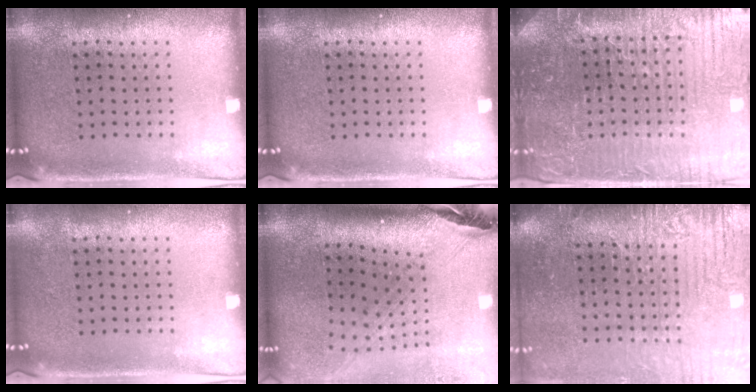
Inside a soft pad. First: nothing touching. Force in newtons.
{"total": 0.0}
{"total": 5.7, "press": 5.3, "slide": 2.2}
{"total": 0.0}
{"total": 2.7, "press": 2.0, "slide": 1.8}
{"total": 4.0, "press": 3.5, "slide": 2.0}